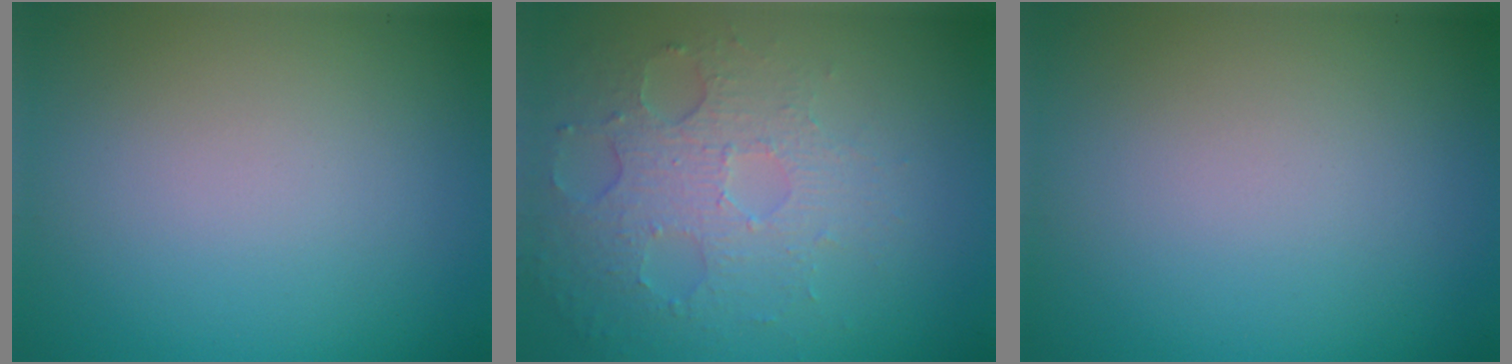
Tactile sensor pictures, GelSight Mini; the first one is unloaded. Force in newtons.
{"total": 5.1, "press": 3.5, "slide": 3.7}
{"total": 0.0}